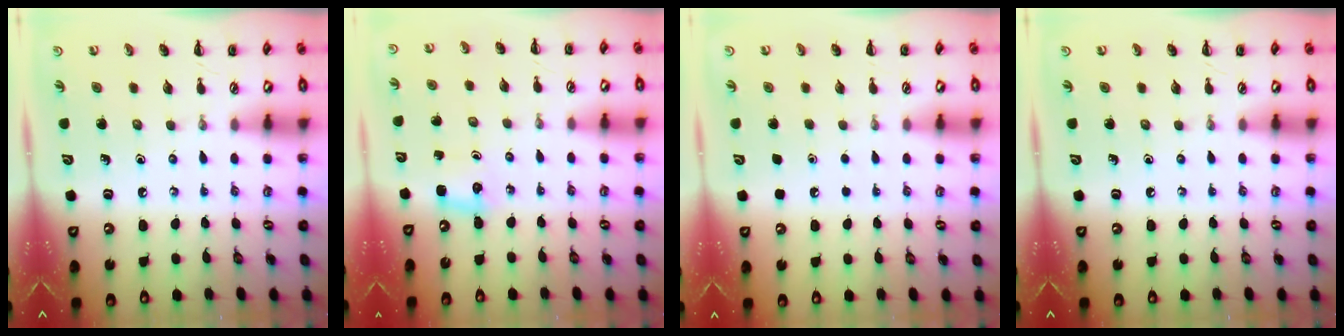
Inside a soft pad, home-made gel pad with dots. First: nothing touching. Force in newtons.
{"total": 2.6, "press": 2.5, "slide": 0.7}
{"total": 1.6, "press": 1.6, "slide": 0.1}
{"total": 0.0}